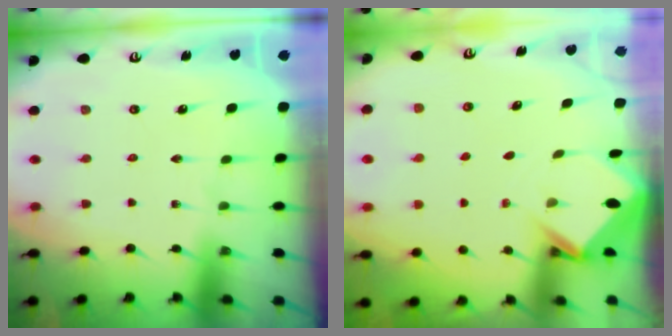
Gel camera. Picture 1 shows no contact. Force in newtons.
{"total": 3.0, "press": 3.0, "slide": 0.2}